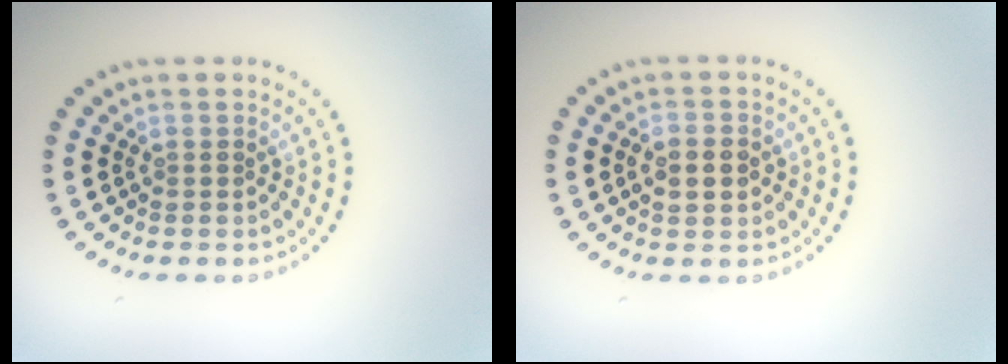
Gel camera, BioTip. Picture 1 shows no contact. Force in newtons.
{"total": 3.1, "press": 3.1, "slide": 0.1}